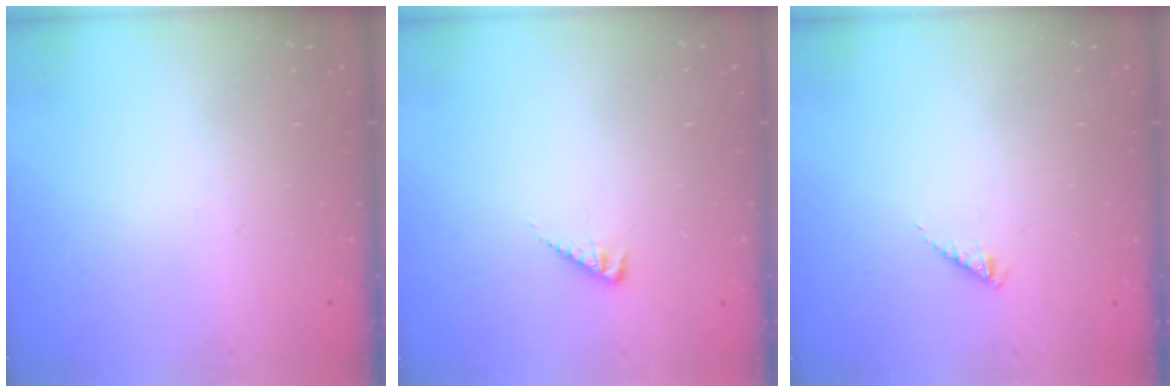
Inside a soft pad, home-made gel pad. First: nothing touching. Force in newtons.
{"total": 3.9, "press": 3.9, "slide": 0.5}
{"total": 2.3, "press": 2.3, "slide": 0.3}